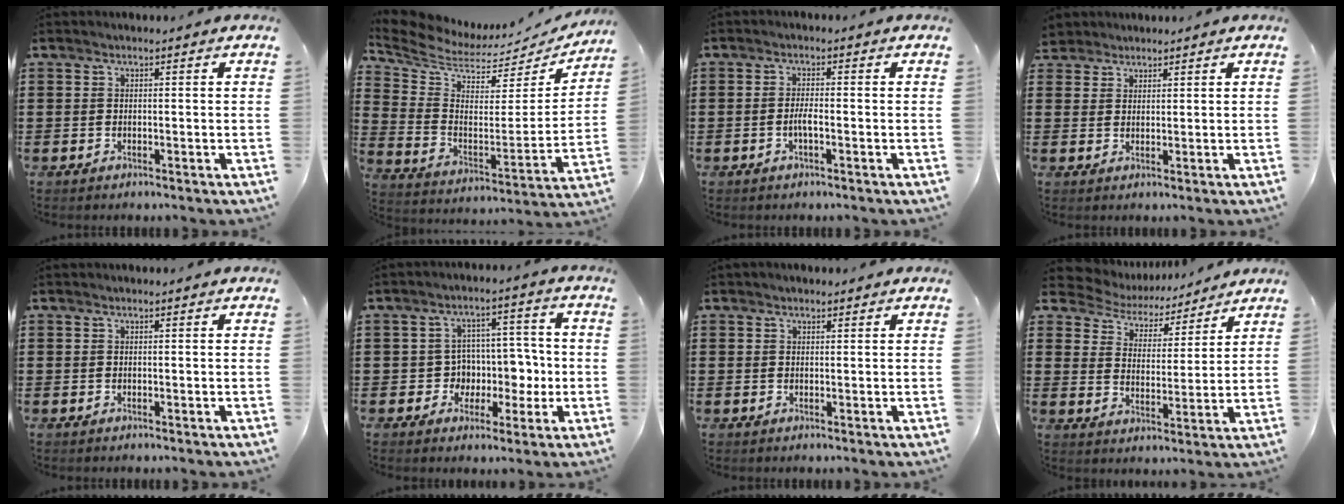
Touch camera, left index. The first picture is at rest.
{"total": 5.9, "force": [5.2, 2.1, 1.7], "torque": [-0.075, -0.055, 0.086]}
{"total": 2.1, "force": [-0.8, 0.4, 1.9], "torque": [-0.042, -0.002, -0.017]}
{"total": 2.5, "force": [2.2, 1.2, -0.2], "torque": [-0.007, 0.006, 0.042]}
{"total": 0.0}
{"total": 6.9, "force": [-0.7, 6.4, 2.4], "torque": [-0.053, 0.003, -0.009]}
{"total": 0.8, "force": [0.6, 0.4, 0.2], "torque": [-0.006, 0.003, 0.012]}
{"total": 5.2, "force": [5.0, 1.1, 0.2], "torque": [-0.038, -0.038, 0.085]}